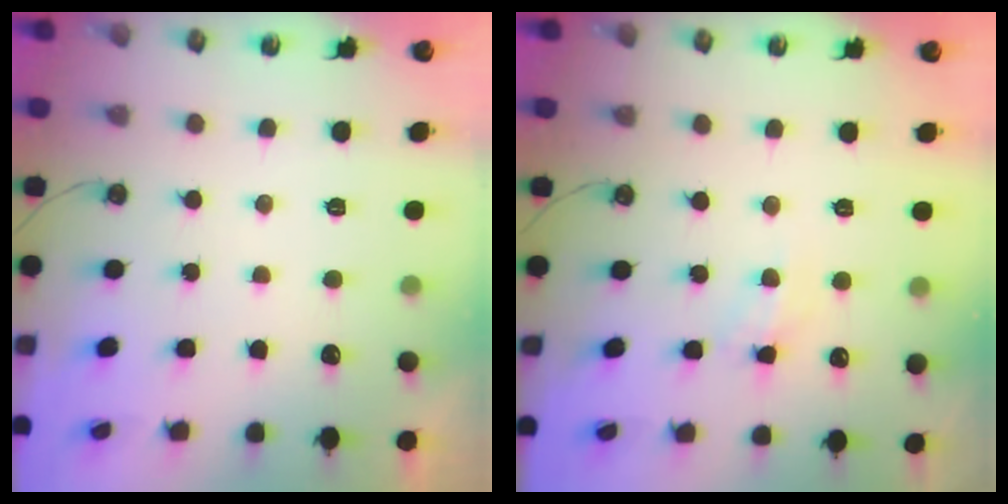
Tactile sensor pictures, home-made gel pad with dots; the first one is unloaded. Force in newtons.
{"total": 5.9, "press": 5.9, "slide": 0.4}